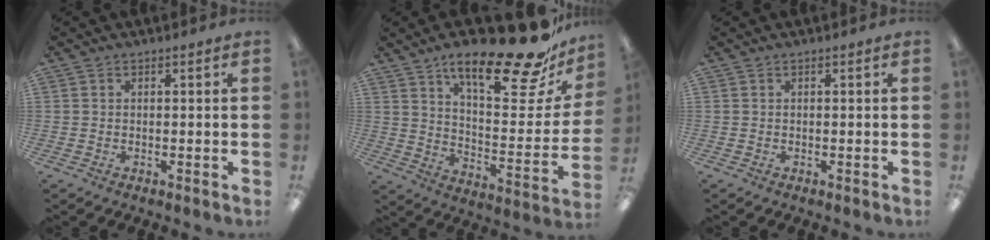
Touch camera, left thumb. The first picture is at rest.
{"total": 23.1, "force": [17.1, 5.7, 14.5], "torque": [-0.215, -0.122, 0.276]}
{"total": 0.0}